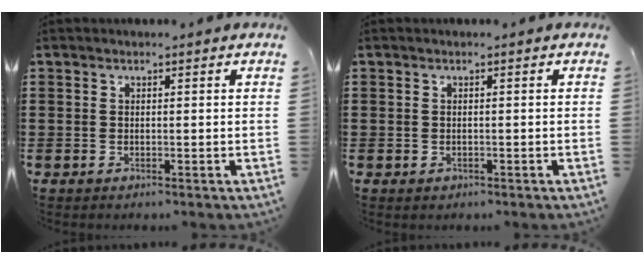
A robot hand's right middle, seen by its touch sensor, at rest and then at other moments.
{"total": 0.6, "force": [-0.3, 0.5, 0.1], "torque": [-0.004, 0.003, -0.006]}